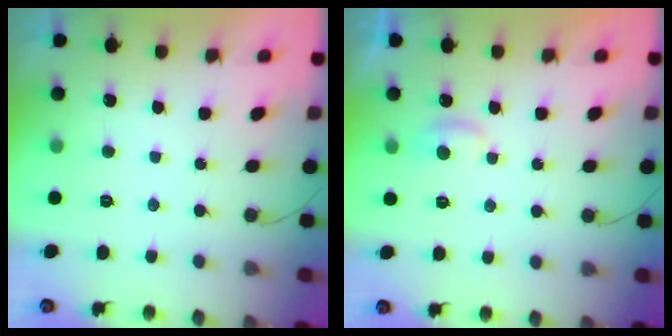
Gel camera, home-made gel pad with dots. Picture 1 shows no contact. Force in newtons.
{"total": 4.1, "press": 4.1, "slide": 0.3}